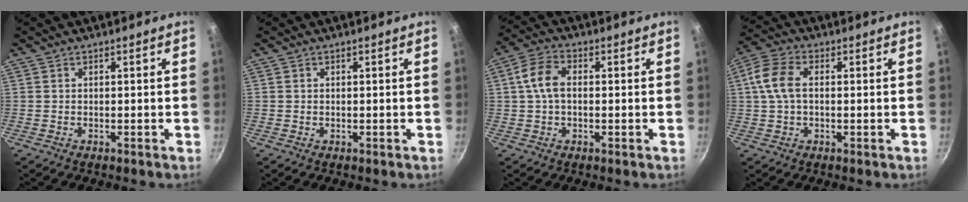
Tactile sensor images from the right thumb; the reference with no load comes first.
{"total": 0.0}
{"total": 6.8, "force": [0.5, 4.4, 5.2], "torque": [-0.104, 0.021, 0.003]}
{"total": 7.8, "force": [0.8, 4.7, 6.1], "torque": [-0.132, 0.019, 0.007]}